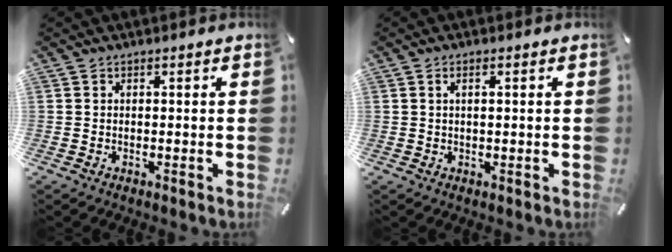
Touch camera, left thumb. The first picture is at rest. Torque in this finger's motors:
{"motor_torque": [-0.27, -0.56, -0.05, 0.07, -0.01]}